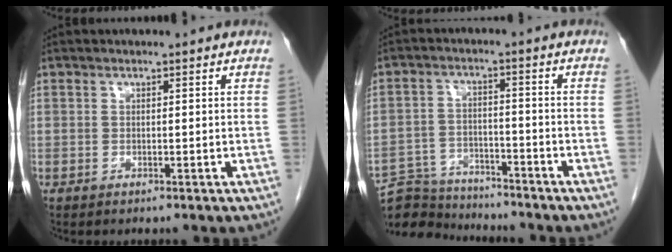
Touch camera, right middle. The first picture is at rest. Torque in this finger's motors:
{"motor_torque": [0.28, -0.19, 0.02, -0.03]}